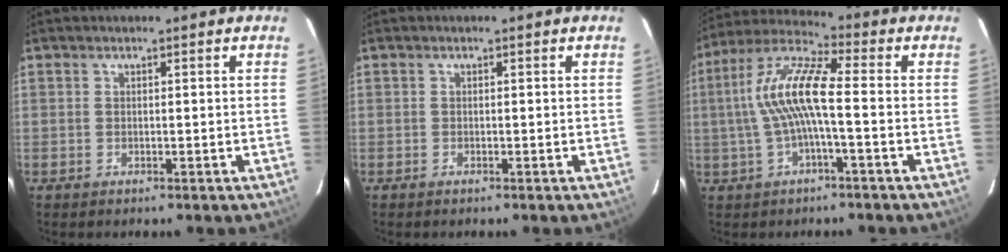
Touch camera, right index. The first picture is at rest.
{"total": 0.0}
{"total": 11.2, "force": [-0.6, 2.0, 11.0], "torque": [-0.226, 0.017, -0.014]}